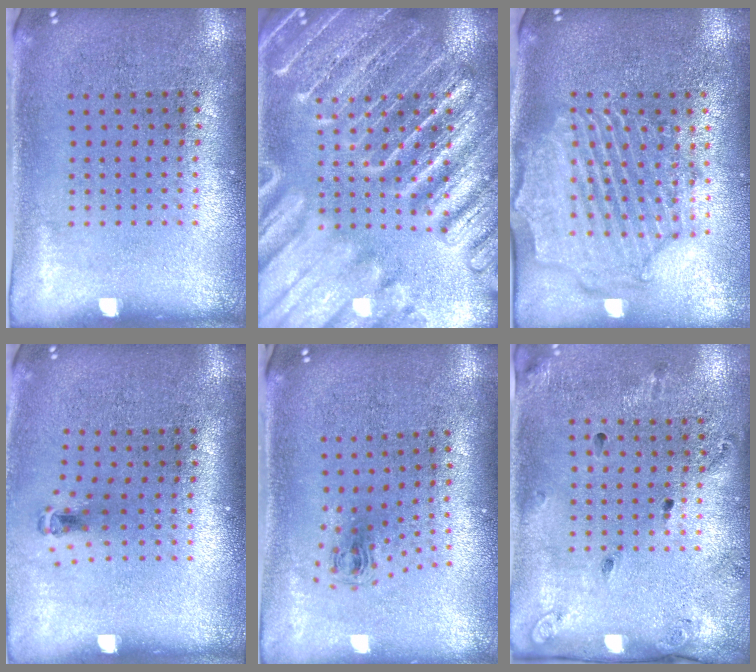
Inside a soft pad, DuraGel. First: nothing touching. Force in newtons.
{"total": 6.2, "press": 6.1, "slide": 0.8}
{"total": 2.3, "press": 2.2, "slide": 0.8}
{"total": 0.6, "press": 0.3, "slide": 0.5}
{"total": 0.7, "press": 0.4, "slide": 0.6}
{"total": 1.8, "press": 1.2, "slide": 1.4}